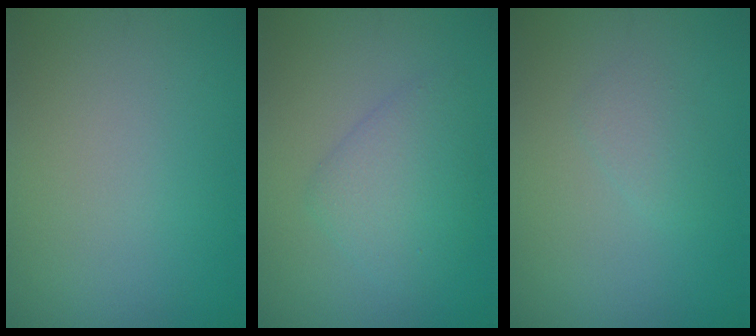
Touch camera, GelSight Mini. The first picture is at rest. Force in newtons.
{"total": 3.3, "press": 3.3, "slide": 0.1}
{"total": 1.1, "press": 1.1, "slide": 0.1}